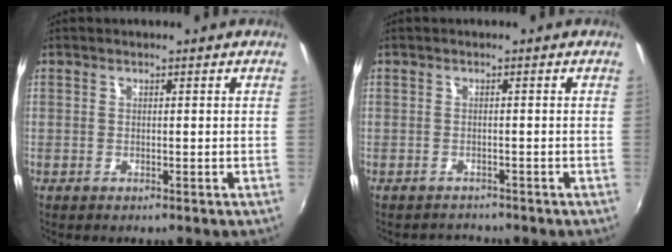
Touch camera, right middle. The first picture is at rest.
{"total": 1.8, "force": [-1.7, 0.3, -0.3], "torque": [-0.003, -0.003, -0.028]}